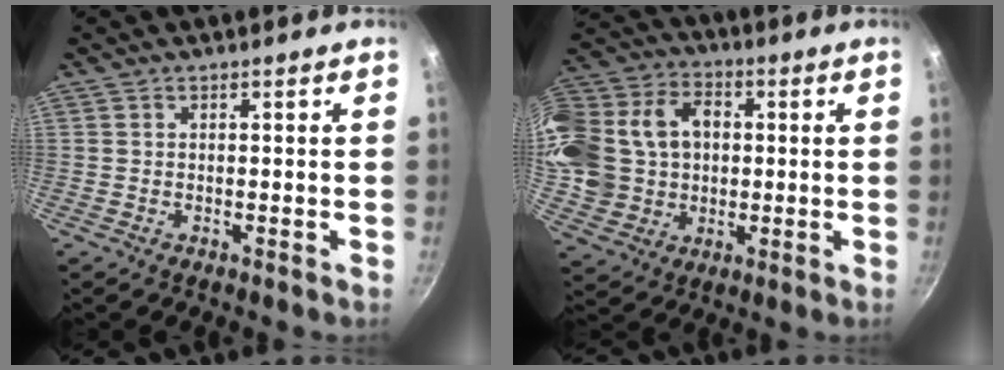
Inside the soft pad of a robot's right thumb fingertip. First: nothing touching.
{"total": 24.3, "force": [2.7, 19.5, 14.3], "torque": [-0.308, 0.042, 0.054]}